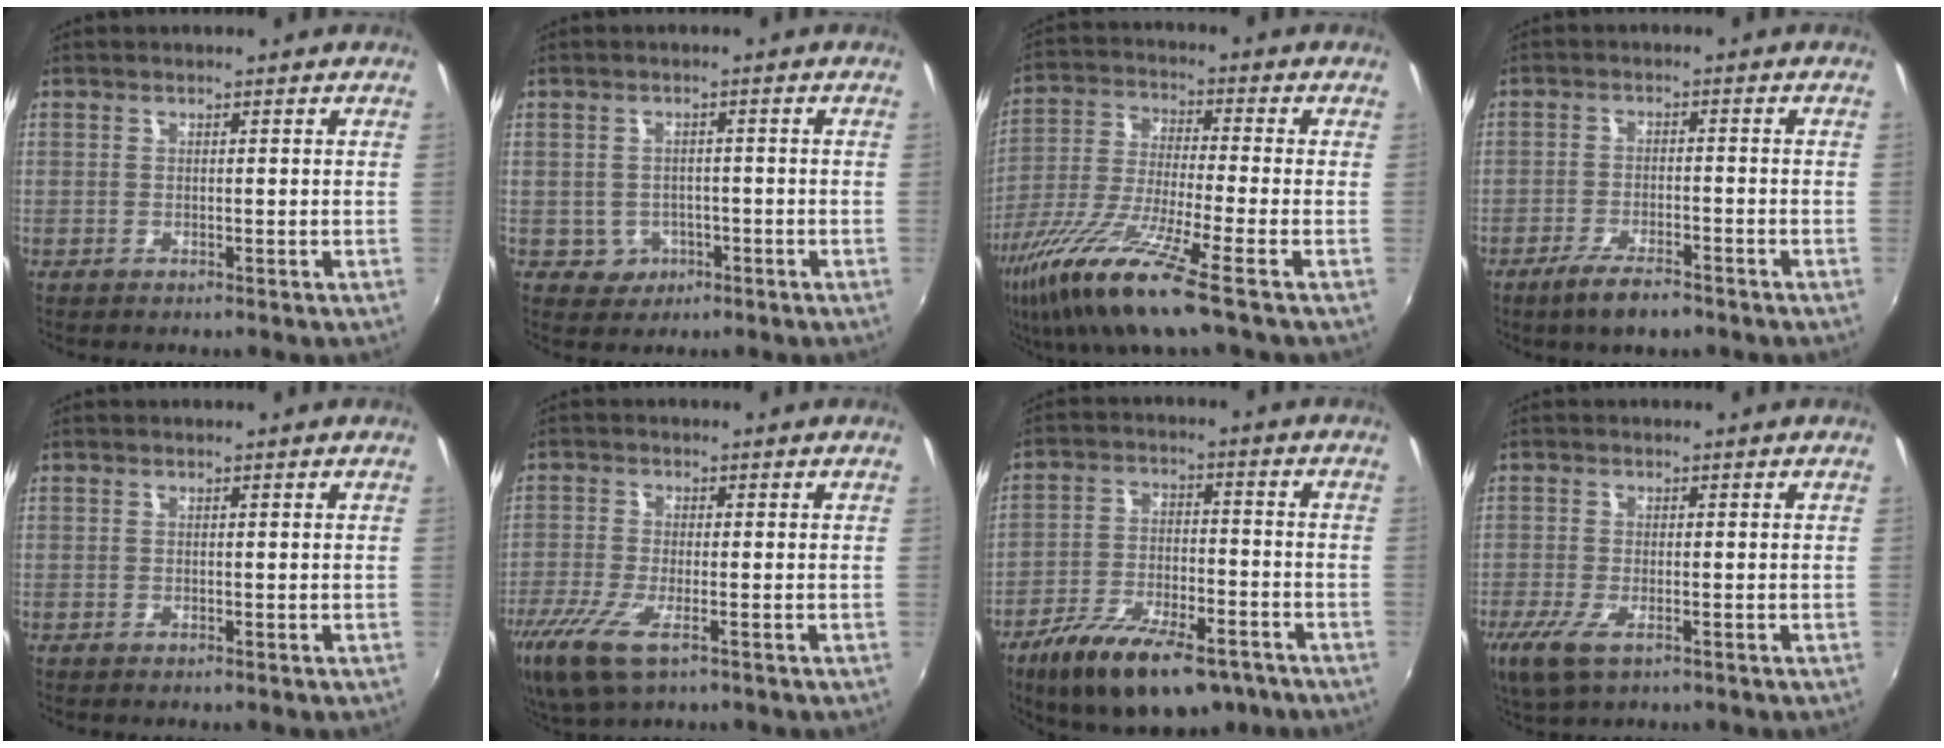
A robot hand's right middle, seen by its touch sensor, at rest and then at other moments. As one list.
[{"total": 3.8, "force": [-1.3, 3.5, 0.6], "torque": [-0.023, 0.007, -0.010]}, {"total": 15.8, "force": [-9.8, 1.1, 12.3], "torque": [-0.262, -0.041, -0.189]}, {"total": 6.3, "force": [-4.6, 1.6, 4.0], "torque": [-0.095, -0.013, -0.083]}, {"total": 0.0}, {"total": 9.9, "force": [-5.8, 3.1, 7.5], "torque": [-0.174, -0.039, -0.107]}, {"total": 17.6, "force": [-11.7, 7.1, 11.1], "torque": [-0.207, -0.028, -0.186]}, {"total": 6.7, "force": [-3.5, 2.6, 5.0], "torque": [-0.116, -0.028, -0.064]}]